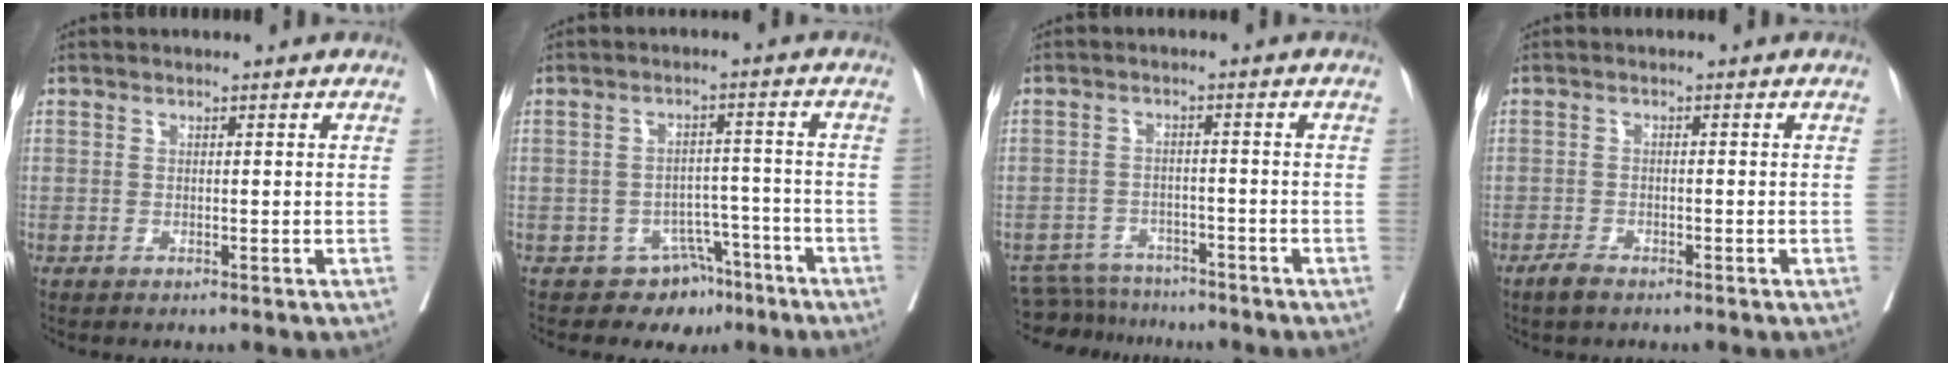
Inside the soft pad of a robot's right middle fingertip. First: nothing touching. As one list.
[{"total": 6.2, "force": [-4.4, 4.3, 0.7], "torque": [0.009, 0.026, -0.059]}, {"total": 7.4, "force": [-7.1, 2.0, 0.1], "torque": [-0.001, 0.003, -0.111]}, {"total": 2.2, "force": [-1.7, 0.7, 1.1], "torque": [-0.026, -0.002, -0.030]}]